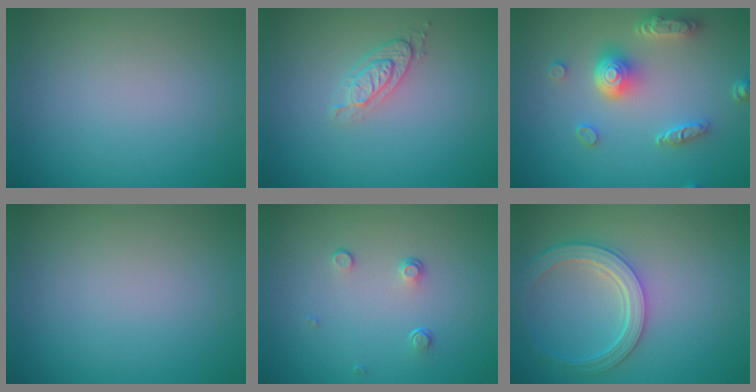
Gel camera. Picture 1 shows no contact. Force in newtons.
{"total": 2.1, "press": 1.9, "slide": 0.9}
{"total": 5.0, "press": 4.0, "slide": 3.1}
{"total": 0.0}
{"total": 1.0, "press": 0.7, "slide": 0.8}
{"total": 4.4, "press": 3.6, "slide": 2.6}